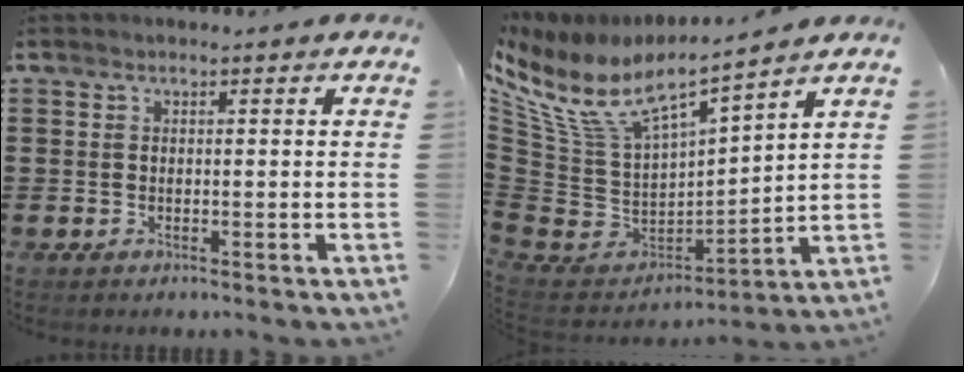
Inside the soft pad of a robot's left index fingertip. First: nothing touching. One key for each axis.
{"total": 8.9, "fx": 6.2, "fy": 2.9, "fz": 5.8, "tx": -0.151, "ty": -0.051, "tz": 0.104}